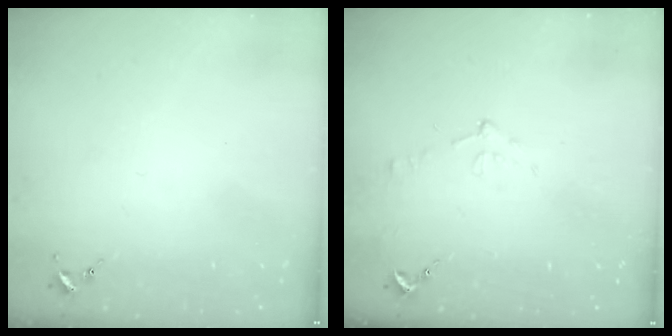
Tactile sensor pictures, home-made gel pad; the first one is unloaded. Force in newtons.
{"total": 7.0, "press": 7.0, "slide": 0.8}